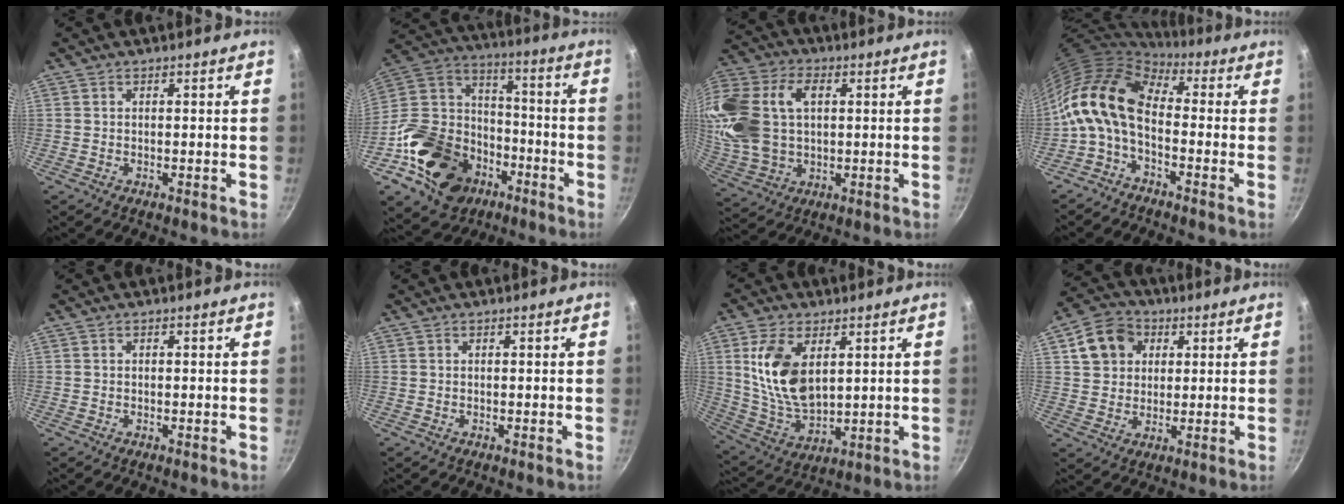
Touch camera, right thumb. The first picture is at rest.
{"total": 24.1, "force": [-10.7, 17.6, 12.4], "torque": [-0.196, 0.072, -0.176]}
{"total": 22.4, "force": [4.3, 15.4, 15.7], "torque": [-0.350, 0.020, 0.084]}
{"total": 12.6, "force": [-1.9, 7.4, 9.9], "torque": [-0.180, 0.030, -0.054]}
{"total": 0.0}
{"total": 0.0}
{"total": 14.3, "force": [3.9, 8.1, 11.1], "torque": [-0.203, -0.026, 0.087]}
{"total": 9.9, "force": [3.4, 8.2, 4.5], "torque": [-0.053, 0.010, 0.051]}